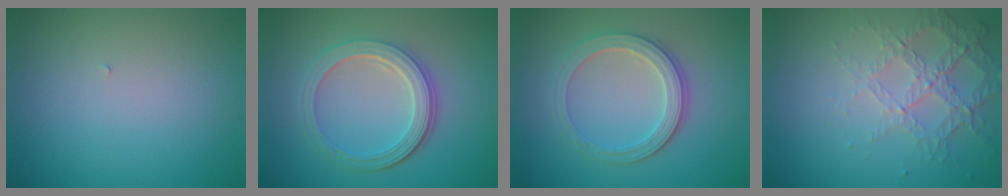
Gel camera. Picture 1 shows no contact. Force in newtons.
{"total": 4.7, "press": 3.6, "slide": 3.1}
{"total": 3.9, "press": 3.3, "slide": 2.0}
{"total": 4.2, "press": 2.9, "slide": 3.0}